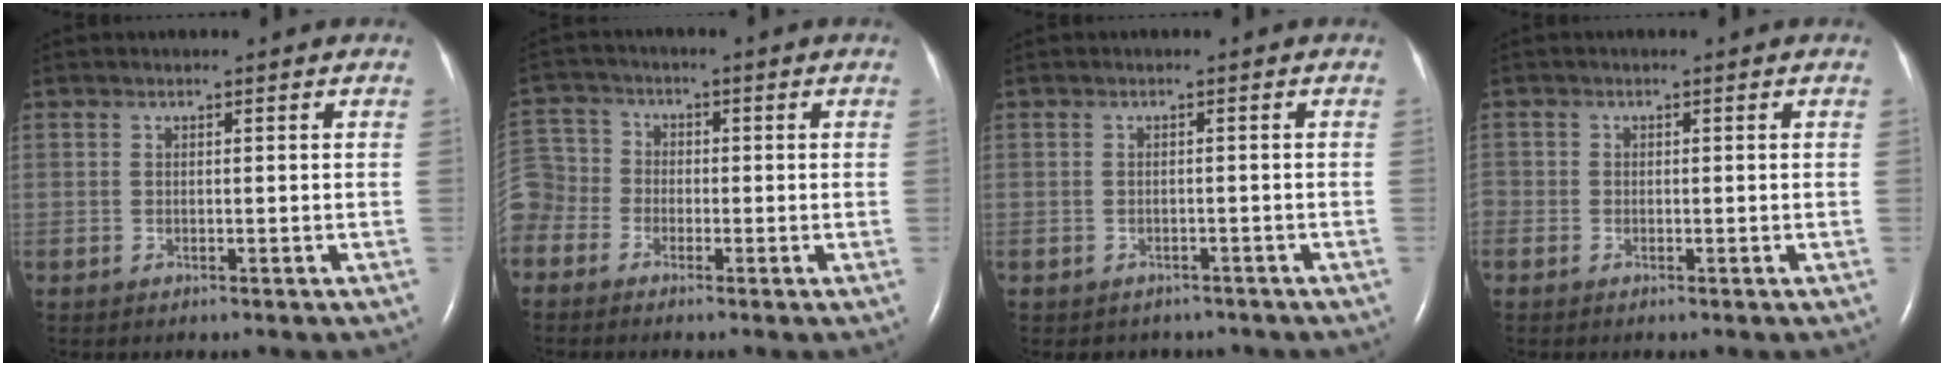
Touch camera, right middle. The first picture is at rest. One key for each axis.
{"total": 8.1, "fx": -3.8, "fy": 6.9, "fz": 1.7, "tx": -0.069, "ty": 0.024, "tz": -0.078}
{"total": 3.3, "fx": -2.7, "fy": 1.8, "fz": 0.1, "tx": -0.004, "ty": 0.011, "tz": -0.031}
{"total": 0.8, "fx": -0.6, "fy": 0.6, "fz": 0.2, "tx": -0.005, "ty": 0.000, "tz": -0.014}